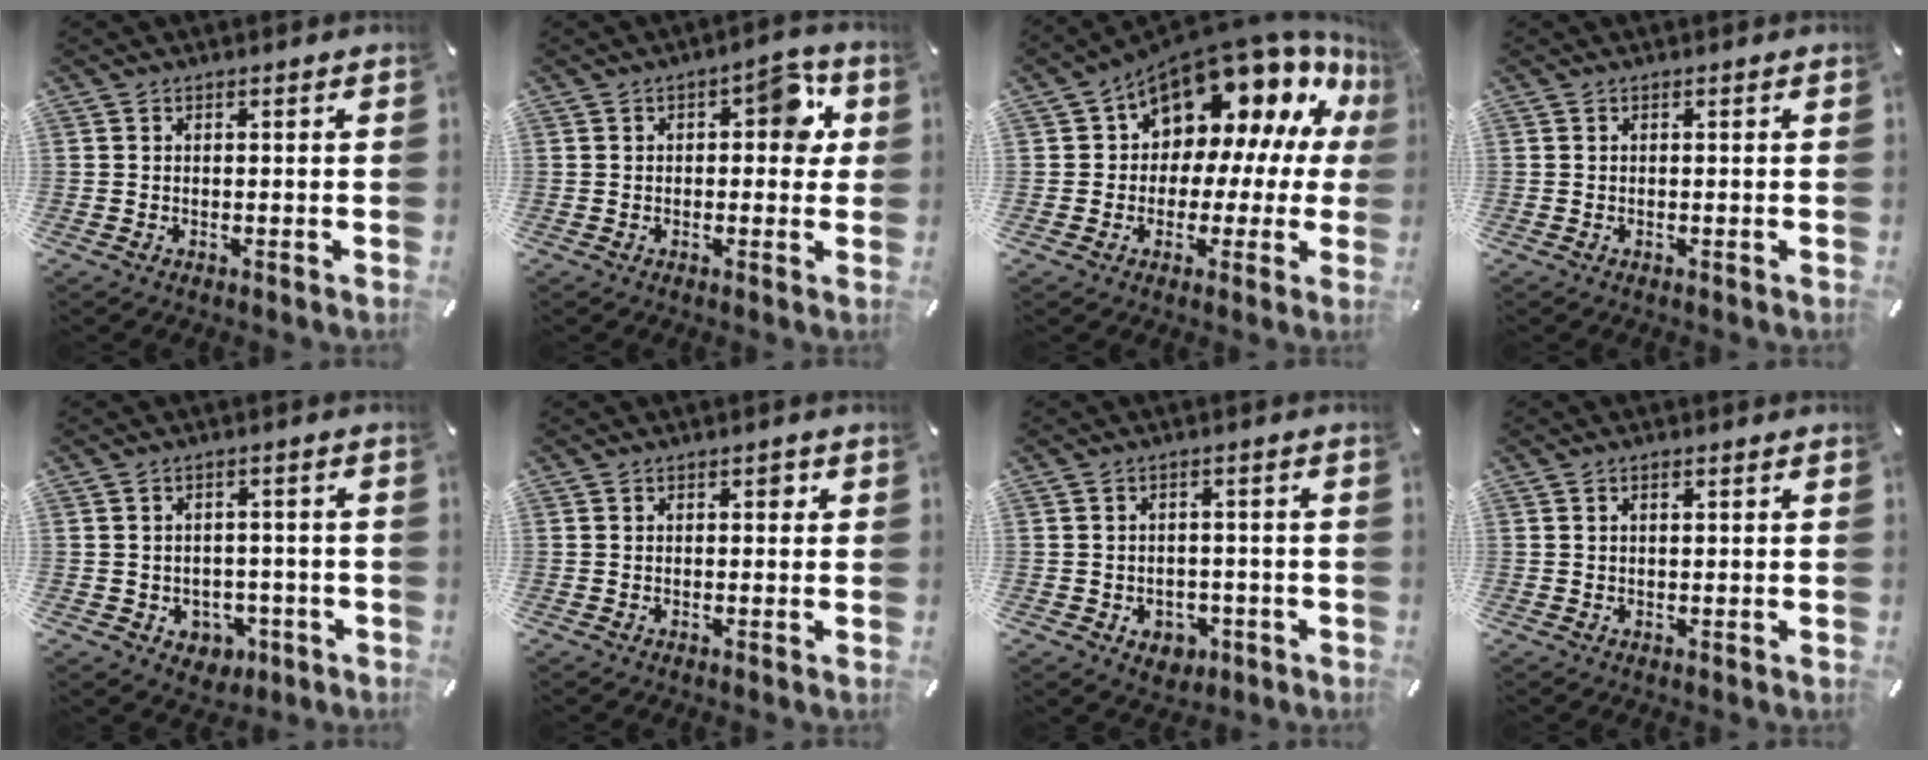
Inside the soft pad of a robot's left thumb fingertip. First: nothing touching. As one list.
[{"total": 8.7, "force": [2.1, 4.5, 7.2], "torque": [-0.074, -0.006, 0.026]}, {"total": 15.3, "force": [9.7, 8.8, 7.9], "torque": [-0.116, -0.093, 0.169]}, {"total": 0.0}, {"total": 4.9, "force": [-0.9, 4.5, 1.6], "torque": [-0.017, 0.003, -0.016]}, {"total": 1.7, "force": [0.4, 1.0, 1.4], "torque": [-0.020, 0.004, 0.003]}, {"total": 5.0, "force": [-1.9, 4.0, 2.2], "torque": [-0.020, 0.006, -0.034]}, {"total": 1.1, "force": [0.4, 0.6, 0.9], "torque": [-0.019, 0.004, 0.006]}]